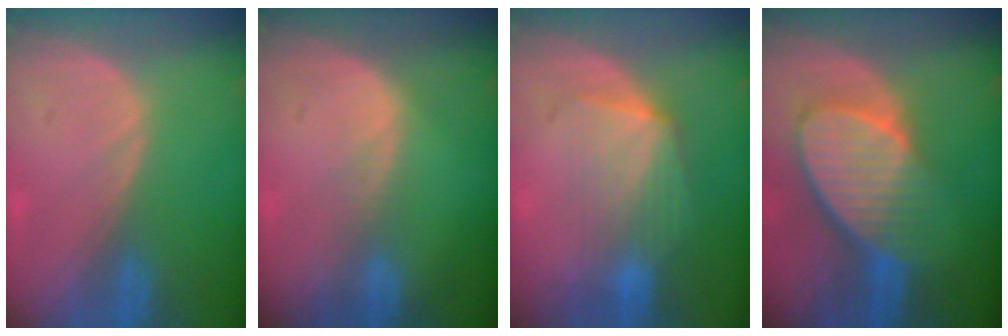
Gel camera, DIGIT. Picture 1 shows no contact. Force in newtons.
{"total": 1.3, "press": 1.3, "slide": 0.1}
{"total": 7.1, "press": 6.6, "slide": 2.7}
{"total": 9.4, "press": 8.3, "slide": 4.6}